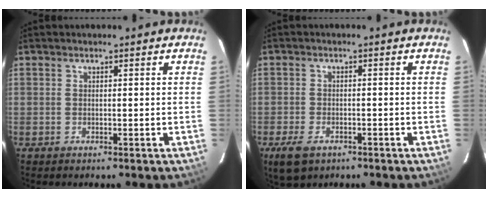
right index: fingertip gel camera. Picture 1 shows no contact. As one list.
[{"total": 5.9, "force": [-3.4, 3.4, 3.4], "torque": [-0.084, -0.014, -0.060]}]